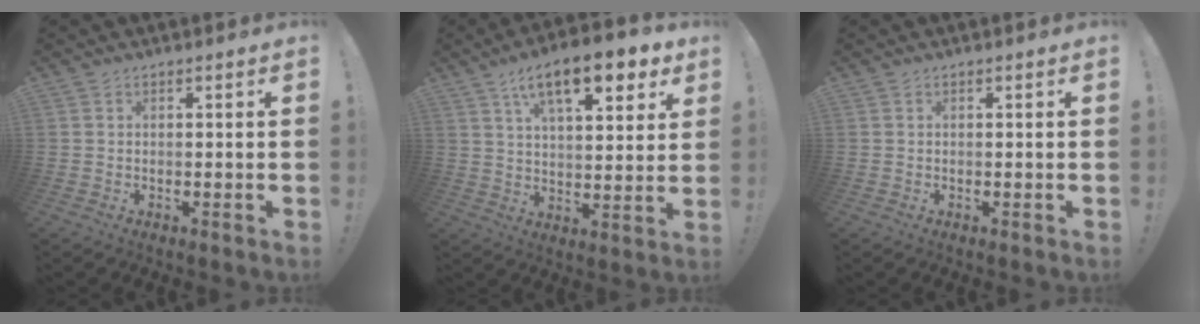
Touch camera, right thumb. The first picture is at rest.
{"total": 16.0, "force": [8.5, 5.8, 12.2], "torque": [-0.188, -0.035, 0.136]}
{"total": 0.0}